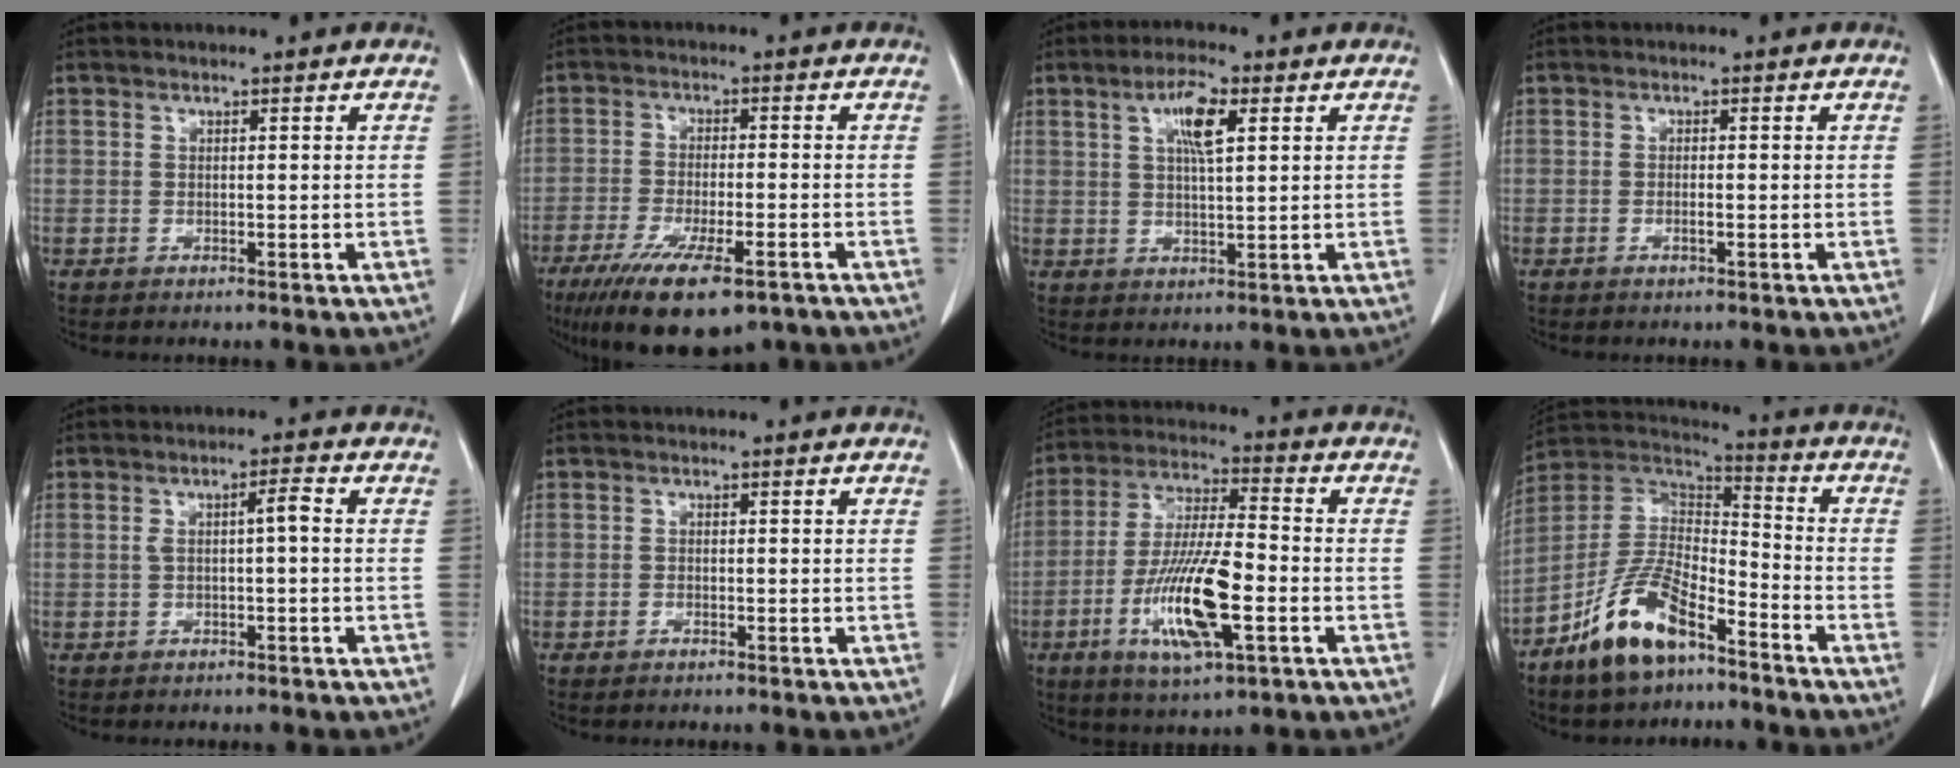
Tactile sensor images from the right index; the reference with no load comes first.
{"total": 13.9, "force": [-9.2, 3.4, 9.8], "torque": [-0.164, -0.031, -0.144]}
{"total": 5.7, "force": [2.2, 1.0, 5.1], "torque": [-0.095, 0.003, 0.038]}
{"total": 0.9, "force": [-0.4, 0.1, 0.8], "torque": [-0.018, 0.000, -0.008]}
{"total": 2.8, "force": [-0.2, 0.3, 2.8], "torque": [-0.050, 0.010, -0.002]}
{"total": 0.9, "force": [-0.7, 0.3, 0.4], "torque": [-0.010, -0.001, -0.010]}
{"total": 14.4, "force": [-4.7, 2.8, 13.4], "torque": [-0.267, -0.011, -0.083]}
{"total": 13.2, "force": [-8.6, 4.7, 8.9], "torque": [-0.181, 0.008, -0.165]}